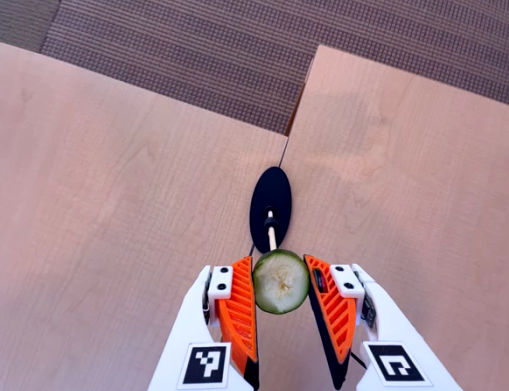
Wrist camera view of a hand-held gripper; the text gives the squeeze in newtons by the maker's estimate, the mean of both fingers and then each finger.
{"total": 11.0, "left": 11.1, "right": 10.8}